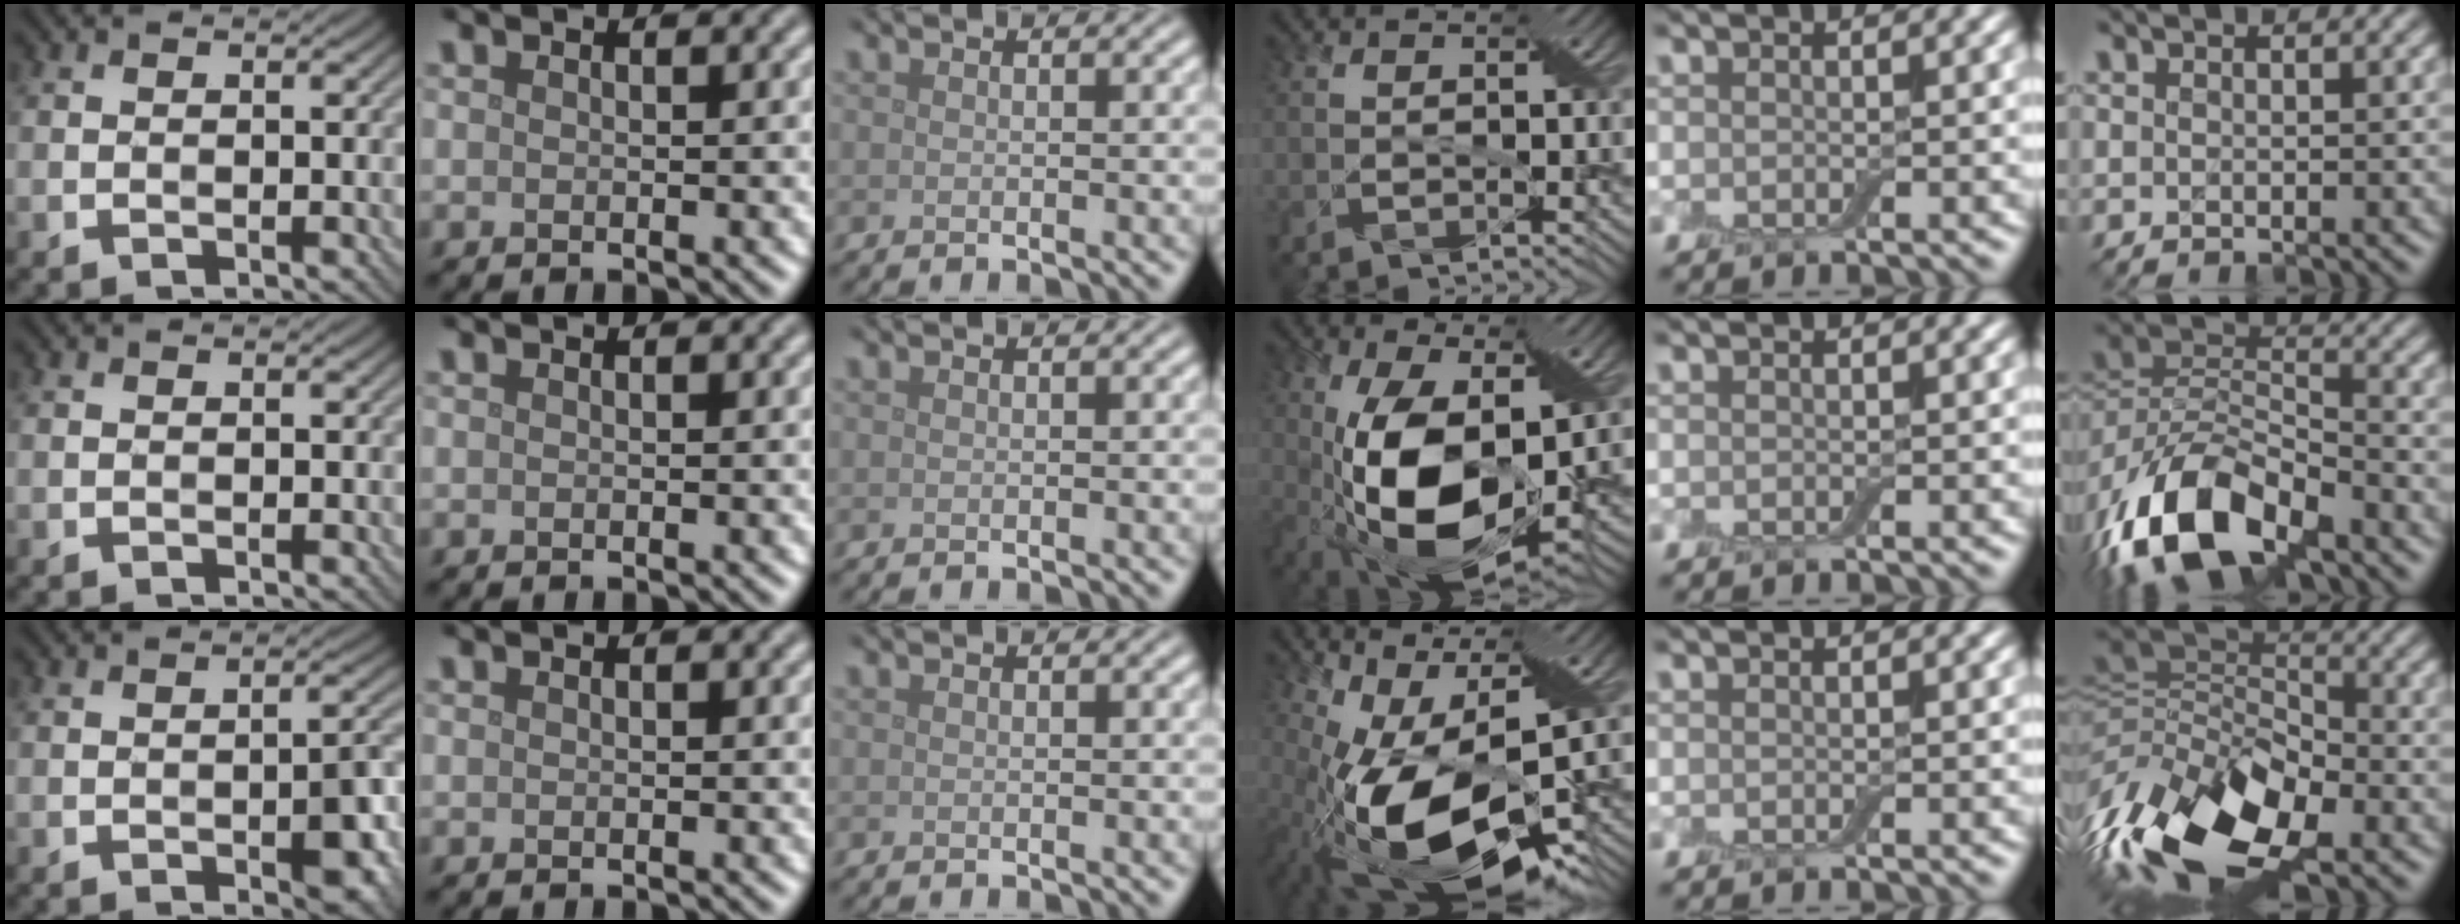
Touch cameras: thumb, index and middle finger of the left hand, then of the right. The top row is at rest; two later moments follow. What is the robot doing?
{"motion": "cut", "object": "aluminum foil"}